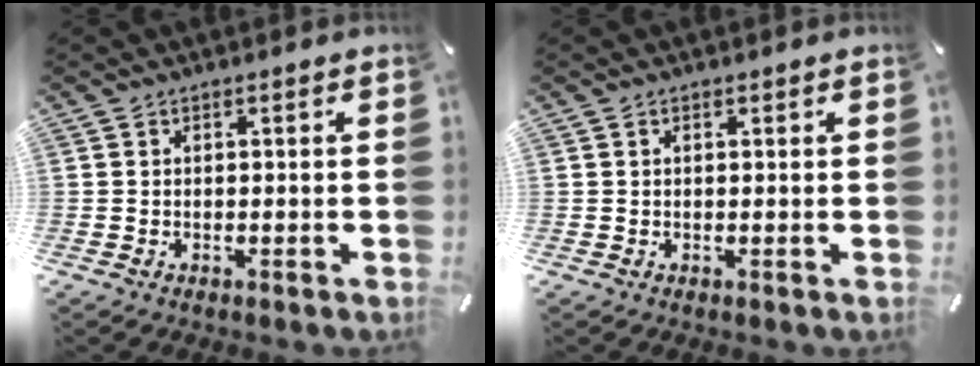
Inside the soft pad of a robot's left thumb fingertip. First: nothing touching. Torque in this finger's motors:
{"motor_torque": [-0.04, -0.28, -0.30, 0.08, -0.02]}